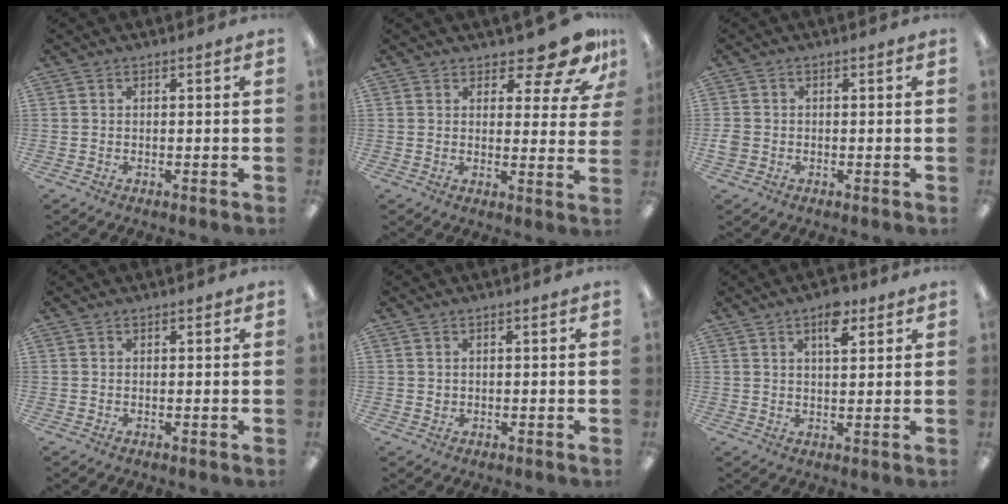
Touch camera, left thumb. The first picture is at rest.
{"total": 11.4, "force": [8.6, 4.0, 6.3], "torque": [-0.079, -0.057, 0.150]}
{"total": 2.2, "force": [-0.4, 1.9, 0.9], "torque": [-0.014, 0.004, -0.007]}
{"total": 0.6, "force": [0.5, 0.2, 0.2], "torque": [-0.004, 0.001, 0.010]}
{"total": 0.7, "force": [0.5, 0.5, 0.1], "torque": [-0.002, 0.002, 0.008]}
{"total": 6.5, "force": [4.0, 2.8, 4.4], "torque": [-0.055, -0.016, 0.063]}